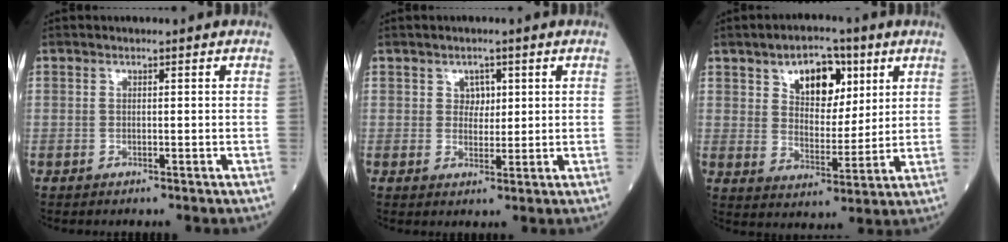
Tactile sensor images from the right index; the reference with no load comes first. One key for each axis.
{"total": 2.5, "fx": 1.0, "fy": 1.9, "fz": 1.3, "tx": -0.014, "ty": 0.000, "tz": 0.014}
{"total": 9.5, "fx": 4.5, "fy": 5.2, "fz": 6.5, "tx": -0.099, "ty": 0.012, "tz": 0.077}